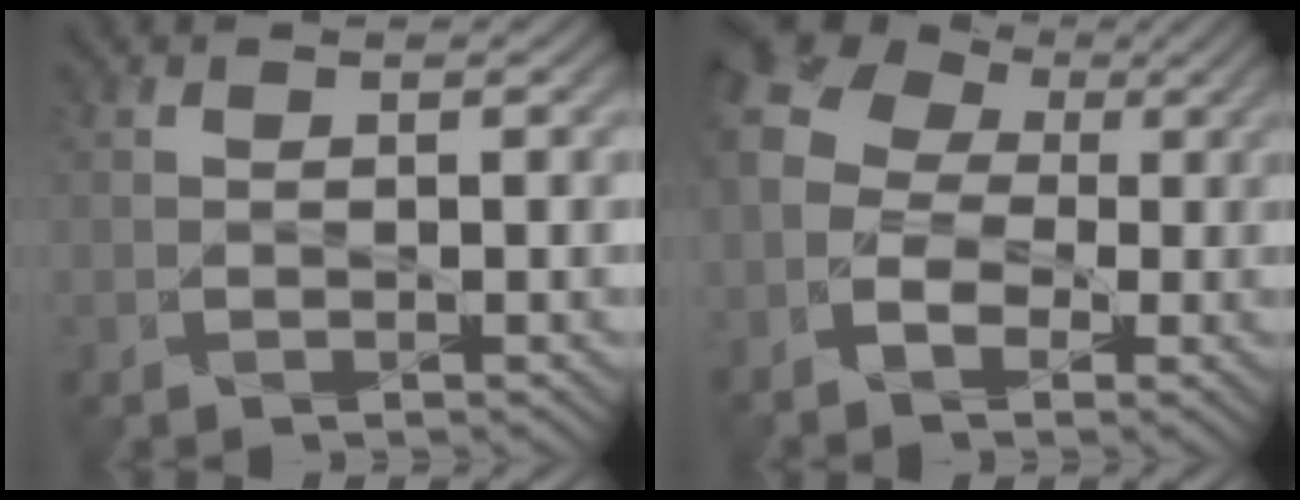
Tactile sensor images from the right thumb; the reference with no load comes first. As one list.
[{"total": 10.3, "force": [-0.8, 8.3, 6.0], "torque": [-0.153, 0.009, -0.034]}]